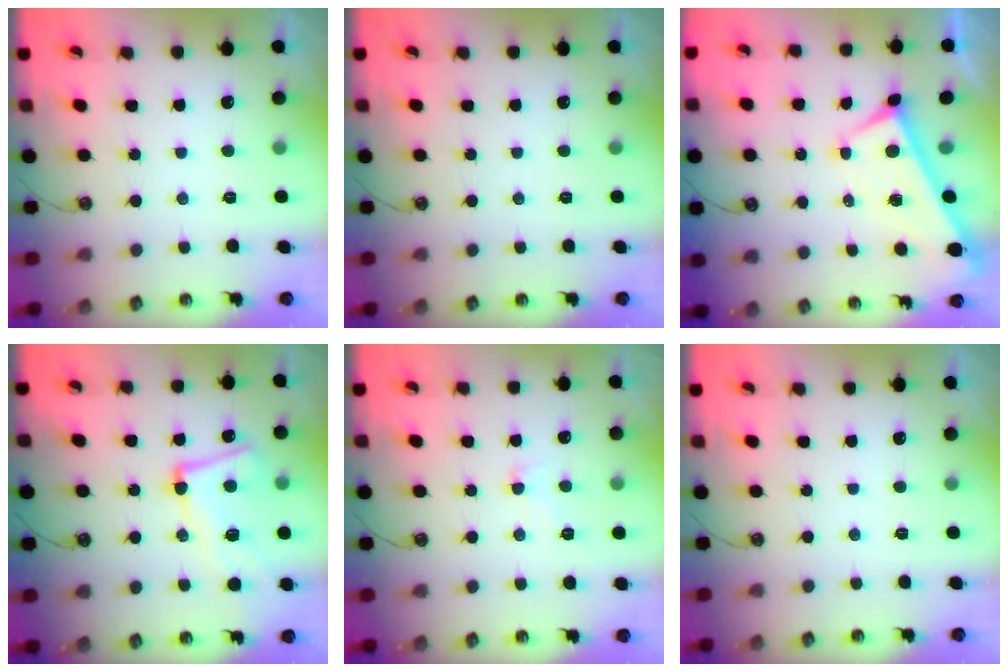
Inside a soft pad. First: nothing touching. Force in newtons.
{"total": 0.0}
{"total": 1.9, "press": 1.8, "slide": 0.6}
{"total": 9.4, "press": 9.1, "slide": 2.0}
{"total": 0.9, "press": 0.8, "slide": 0.4}
{"total": 0.0}